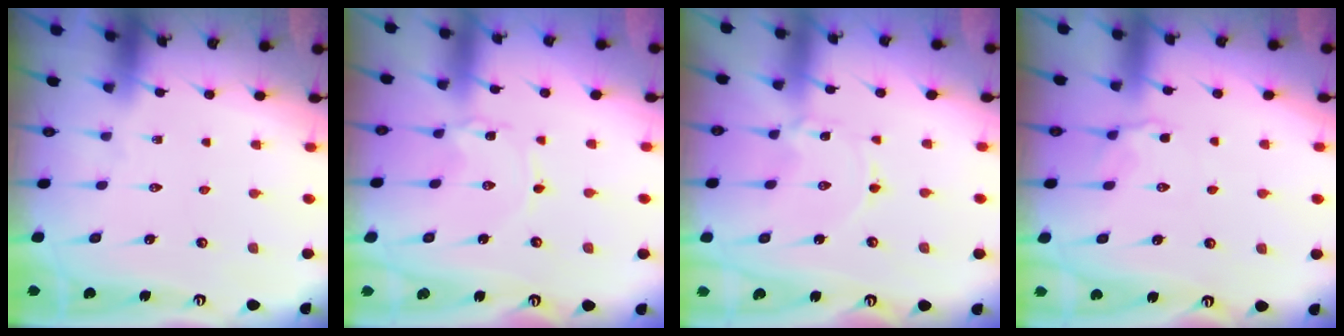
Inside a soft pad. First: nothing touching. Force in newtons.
{"total": 0.7, "press": 0.7, "slide": 0.1}
{"total": 0.9, "press": 0.9, "slide": 0.1}
{"total": 2.8, "press": 2.6, "slide": 1.2}